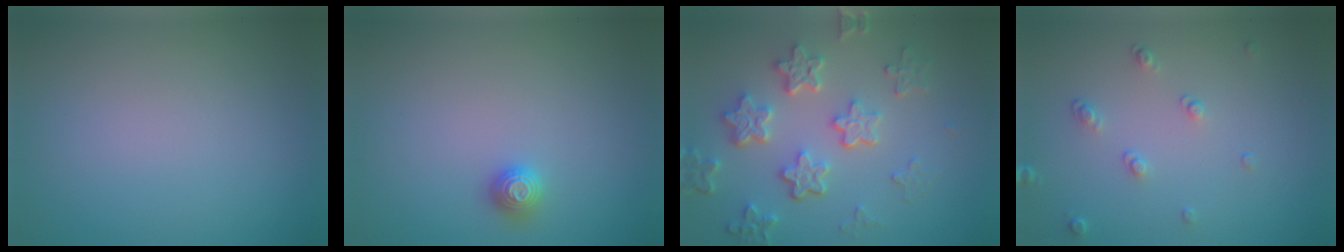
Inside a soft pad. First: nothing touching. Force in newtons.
{"total": 1.2, "press": 1.1, "slide": 0.2}
{"total": 5.6, "press": 4.3, "slide": 3.6}
{"total": 1.5, "press": 1.0, "slide": 1.1}